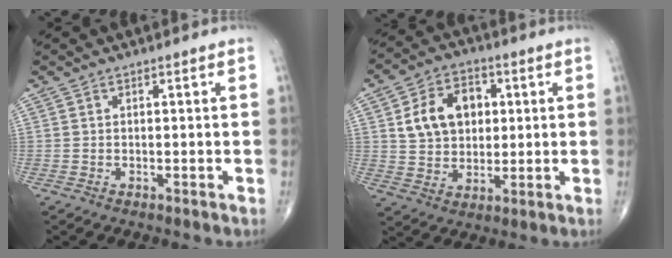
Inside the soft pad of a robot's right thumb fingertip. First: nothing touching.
{"total": 12.2, "force": [2.6, 9.0, 7.9], "torque": [-0.105, 0.007, 0.044]}